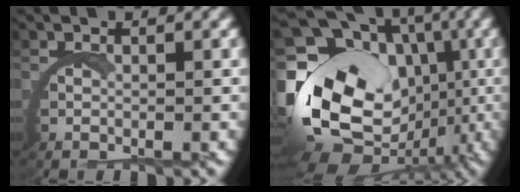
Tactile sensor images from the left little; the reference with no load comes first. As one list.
[{"total": 17.8, "force": [-2.1, 14.0, 10.9], "torque": [-0.225, -0.053, -0.026]}]